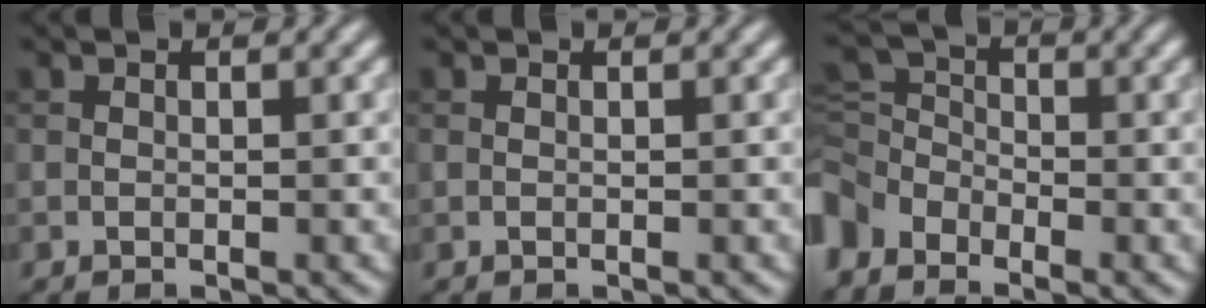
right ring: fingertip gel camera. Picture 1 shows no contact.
{"total": 0.0}
{"total": 4.3, "force": [-3.2, 2.5, 1.5], "torque": [-0.033, 0.003, -0.083]}